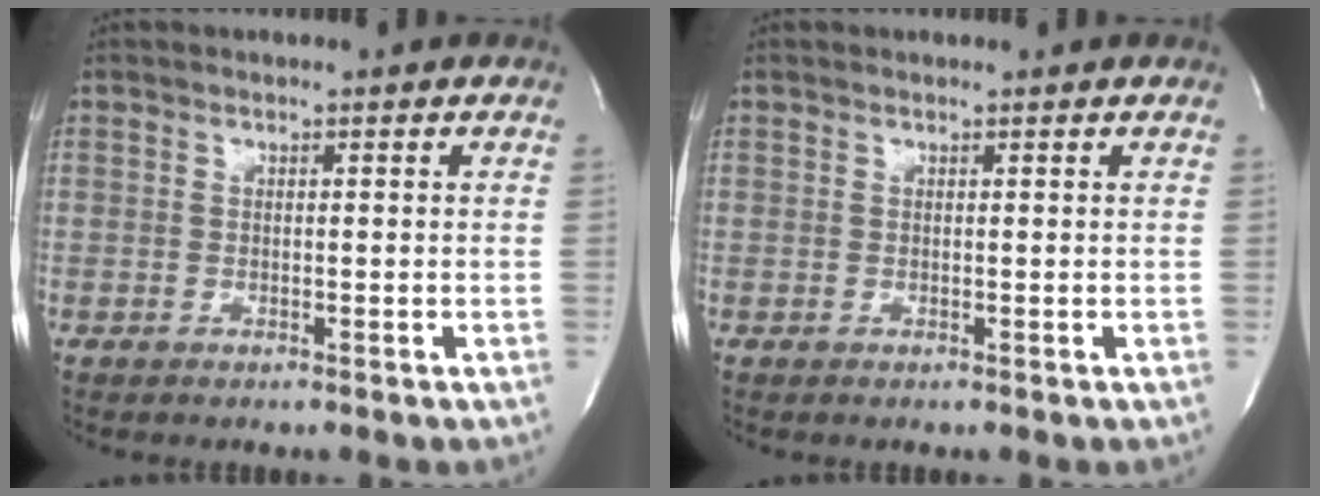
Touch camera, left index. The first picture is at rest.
{"total": 0.7, "force": [0.7, 0.0, 0.0], "torque": [-0.003, 0.005, 0.010]}